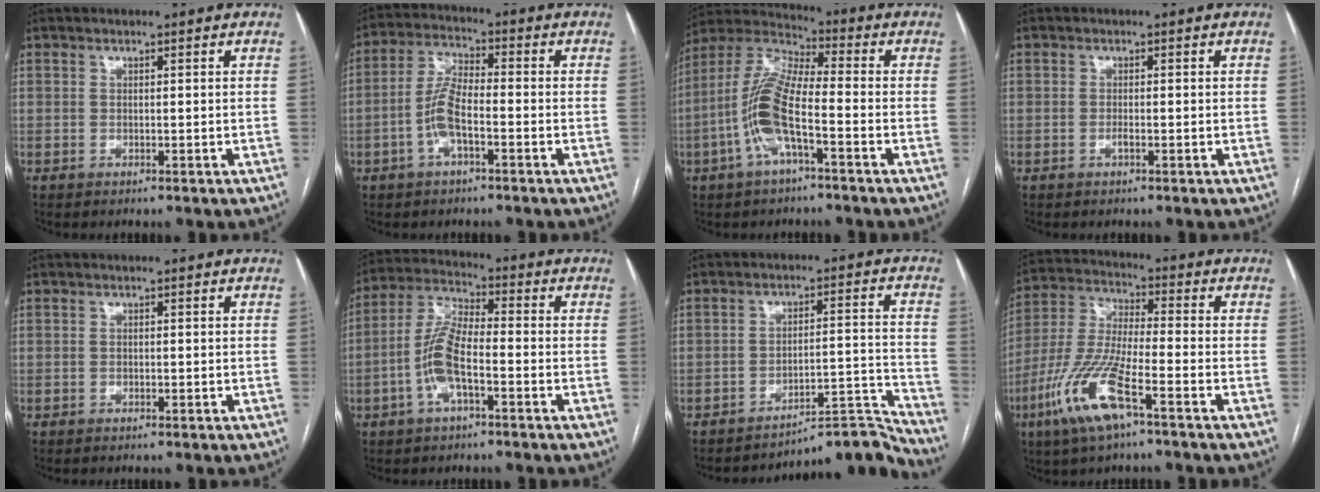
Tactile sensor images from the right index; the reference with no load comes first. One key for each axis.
{"total": 6.8, "fx": -2.3, "fy": 2.1, "fz": 6.0, "tx": -0.135, "ty": 0.012, "tz": -0.048}
{"total": 11.6, "fx": -3.8, "fy": 2.8, "fz": 10.6, "tx": -0.240, "ty": 0.013, "tz": -0.076}
{"total": 0.7, "fx": -0.4, "fy": 0.0, "fz": 0.6, "tx": -0.012, "ty": 0.000, "tz": -0.007}
{"total": 0.0}
{"total": 8.9, "fx": -2.8, "fy": 2.8, "fz": 8.0, "tx": -0.182, "ty": 0.012, "tz": -0.057}
{"total": 9.8, "fx": -9.8, "fy": -0.4, "fz": 0.6, "tx": 0.021, "ty": 0.055, "tz": -0.139}
{"total": 12.9, "fx": -6.5, "fy": 1.9, "fz": 11.0, "tx": -0.241, "ty": -0.016, "tz": -0.130}